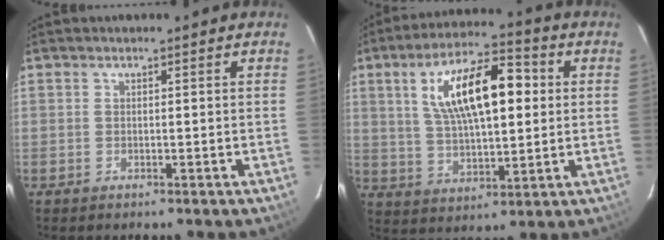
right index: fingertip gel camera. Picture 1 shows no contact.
{"total": 16.2, "force": [3.9, 6.4, 14.4], "torque": [-0.250, 0.026, 0.071]}